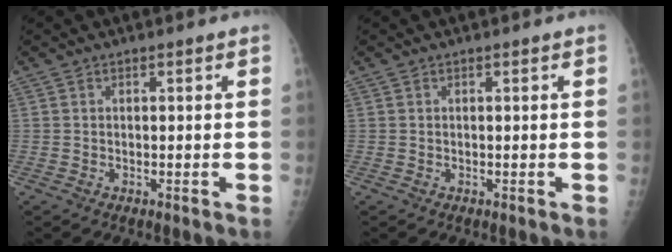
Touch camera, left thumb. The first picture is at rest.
{"total": 0.0}